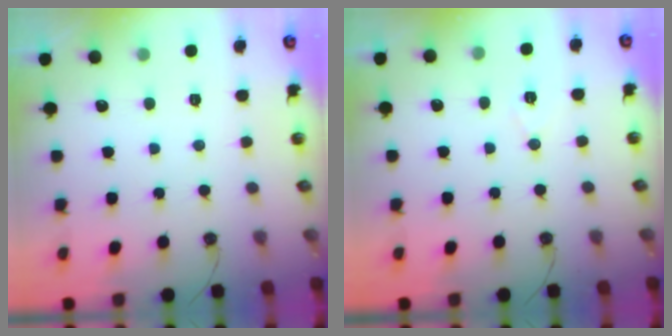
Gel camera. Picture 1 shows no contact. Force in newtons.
{"total": 6.6, "press": 4.9, "slide": 4.5}